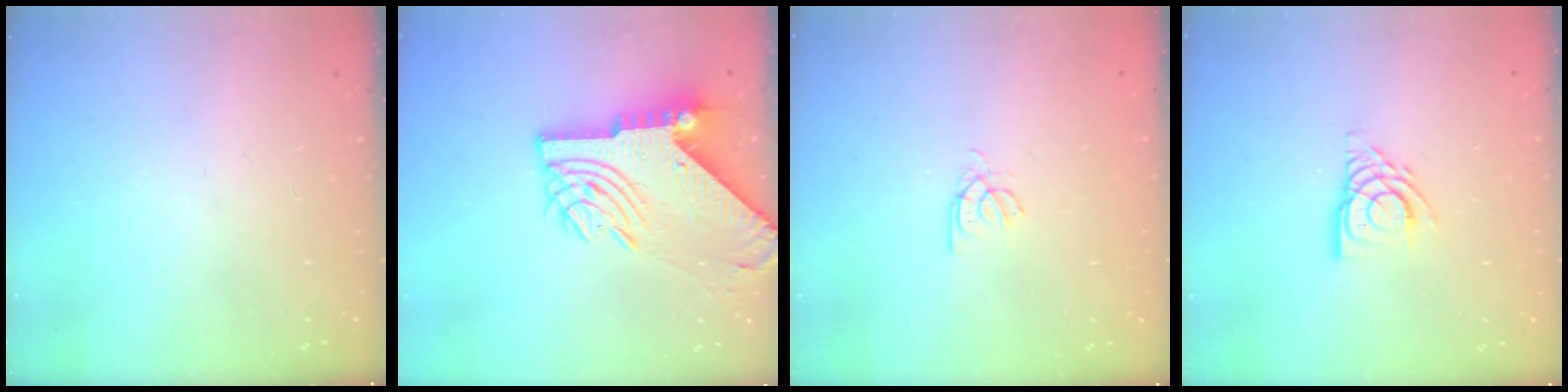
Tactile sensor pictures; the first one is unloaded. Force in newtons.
{"total": 13.2, "press": 13.1, "slide": 1.6}
{"total": 2.4, "press": 2.3, "slide": 0.4}
{"total": 9.4, "press": 9.4, "slide": 1.1}